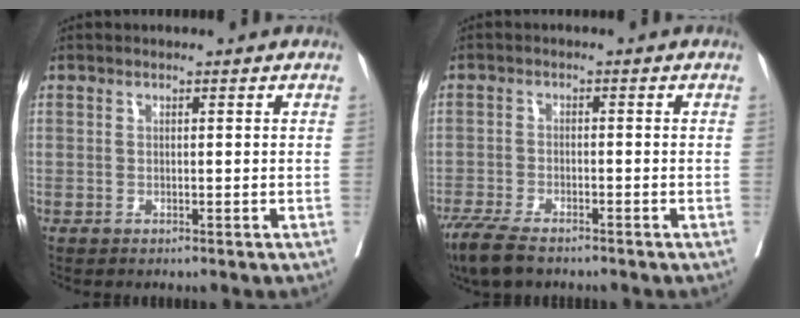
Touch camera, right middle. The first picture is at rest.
{"total": 7.0, "force": [-5.5, 1.9, 3.9], "torque": [-0.071, -0.015, -0.096]}